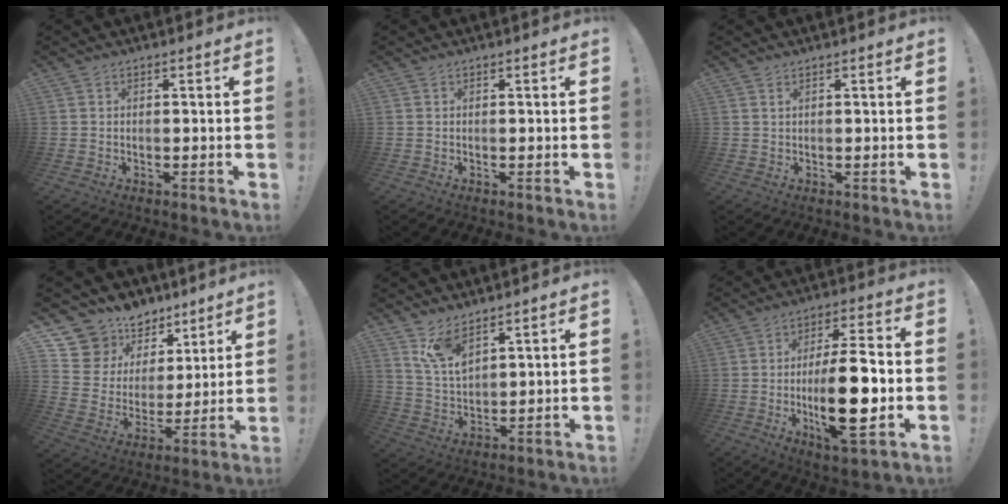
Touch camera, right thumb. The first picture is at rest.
{"total": 0.0}
{"total": 1.0, "force": [0.6, 0.4, 0.7], "torque": [-0.012, 0.000, 0.010]}
{"total": 12.4, "force": [9.8, 7.6, 1.2], "torque": [-0.040, -0.083, 0.192]}
{"total": 8.8, "force": [6.7, 3.7, 4.5], "torque": [-0.096, -0.033, 0.129]}
{"total": 18.1, "force": [-3.1, 5.3, 17.0], "torque": [-0.291, -0.002, -0.053]}